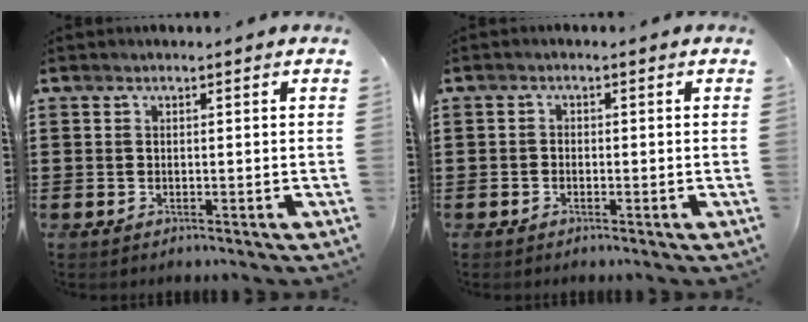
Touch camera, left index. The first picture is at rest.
{"total": 1.1, "force": [-0.9, 0.6, 0.2], "torque": [-0.007, 0.001, -0.018]}